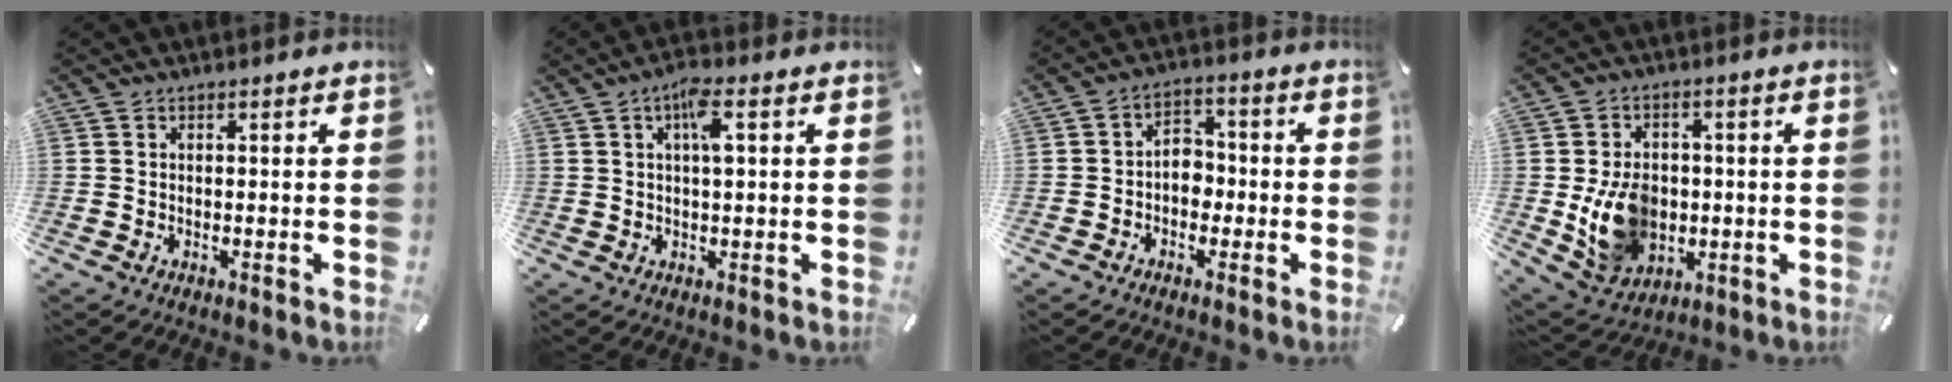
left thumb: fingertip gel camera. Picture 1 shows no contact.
{"total": 5.6, "force": [1.6, 1.6, 5.2], "torque": [-0.097, 0.004, 0.023]}
{"total": 5.5, "force": [-1.7, 4.3, 3.0], "torque": [-0.046, 0.018, -0.033]}
{"total": 12.3, "force": [-1.3, 9.9, 7.1], "torque": [-0.134, 0.005, -0.018]}